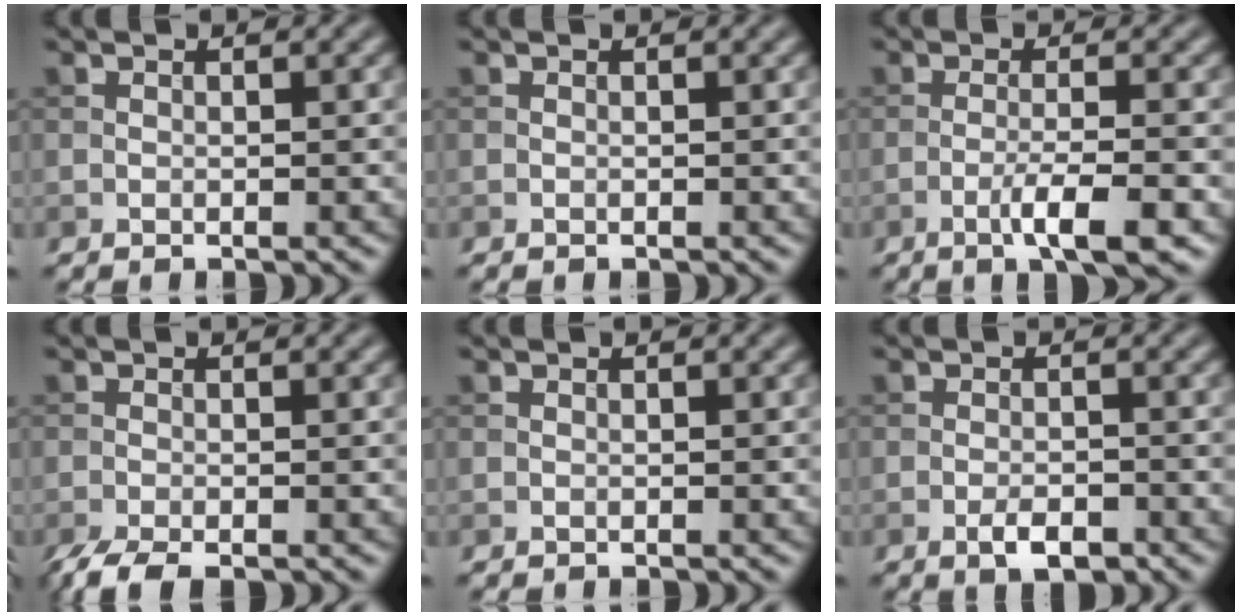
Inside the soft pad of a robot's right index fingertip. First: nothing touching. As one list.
[{"total": 0.0}, {"total": 4.1, "force": [-1.9, 0.6, 3.6], "torque": [-0.061, 0.006, -0.037]}, {"total": 3.1, "force": [-2.3, 0.7, 1.9], "torque": [-0.039, -0.009, -0.046]}, {"total": 0.0}, {"total": 2.4, "force": [-1.3, 0.9, 1.8], "torque": [-0.029, -0.001, -0.024]}]